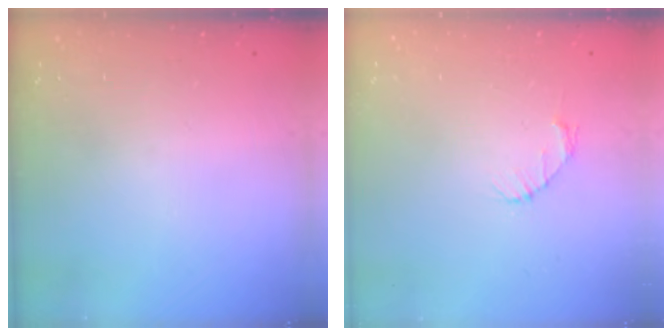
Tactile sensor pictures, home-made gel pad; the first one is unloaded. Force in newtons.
{"total": 2.7, "press": 2.7, "slide": 0.4}